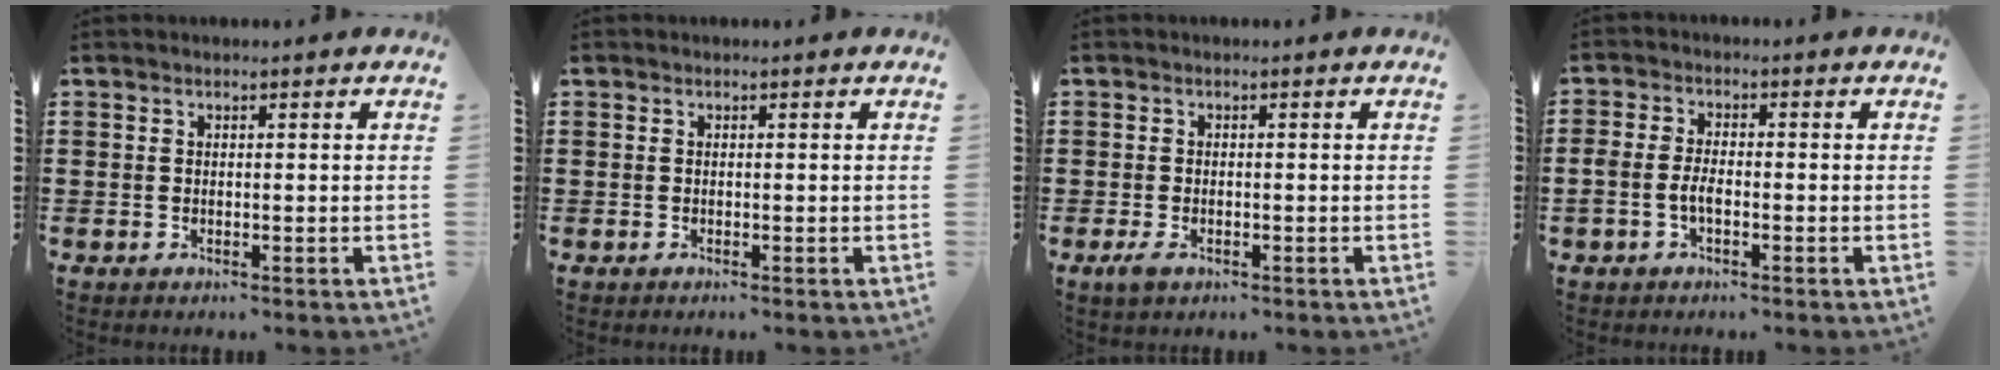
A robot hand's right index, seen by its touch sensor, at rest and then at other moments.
{"total": 0.0}
{"total": 1.5, "force": [-0.9, 0.9, 0.9], "torque": [-0.025, -0.004, -0.019]}
{"total": 2.8, "force": [-1.0, 1.2, 2.3], "torque": [-0.058, -0.001, -0.023]}